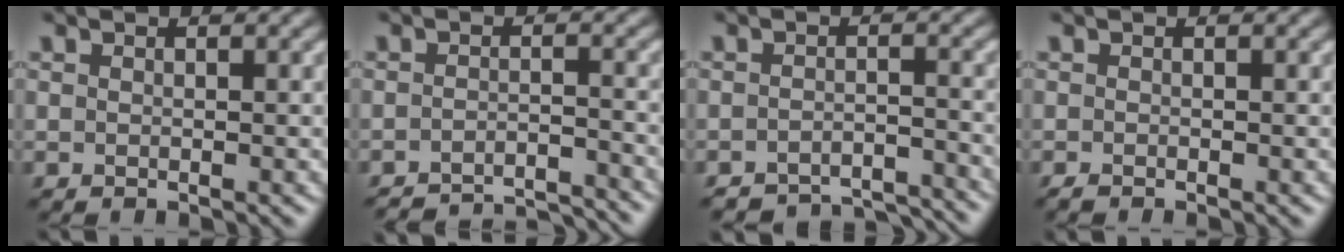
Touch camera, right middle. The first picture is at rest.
{"total": 7.9, "force": [-7.6, 1.3, 2.0], "torque": [-0.020, 0.001, -0.101]}
{"total": 6.0, "force": [-5.8, 1.1, 1.1], "torque": [-0.010, -0.003, -0.075]}
{"total": 0.8, "force": [-0.7, 0.1, 0.4], "torque": [-0.007, -0.005, -0.014]}